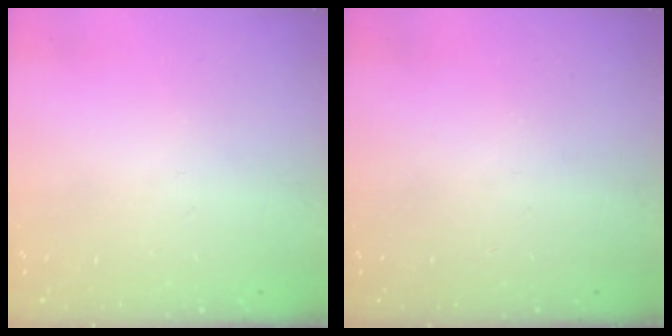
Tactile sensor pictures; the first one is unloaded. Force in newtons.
{"total": 0.0}